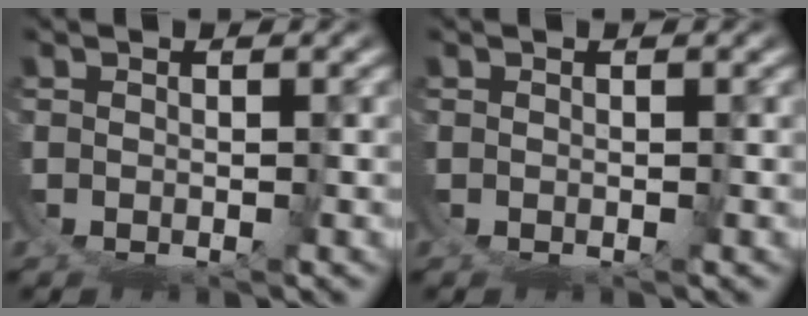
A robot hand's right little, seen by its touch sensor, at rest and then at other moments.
{"total": 0.0}